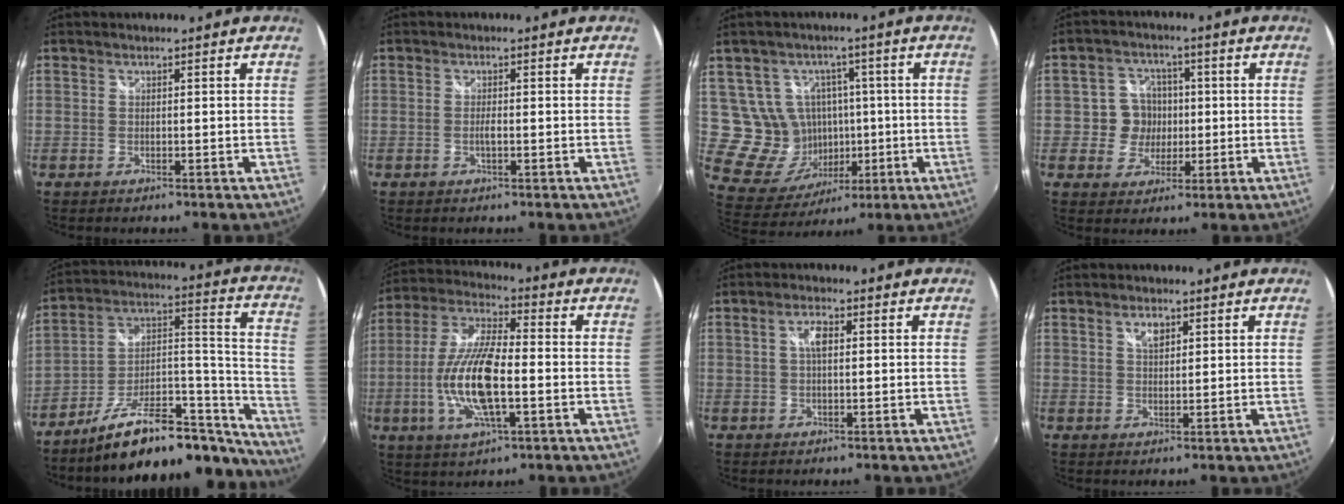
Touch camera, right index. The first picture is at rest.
{"total": 1.3, "force": [-0.4, 0.2, 1.2], "torque": [-0.025, -0.002, -0.008]}
{"total": 12.0, "force": [0.6, 11.2, 4.2], "torque": [-0.102, 0.012, 0.032]}
{"total": 6.5, "force": [-0.5, 6.3, 1.3], "torque": [-0.028, 0.014, -0.009]}
{"total": 26.1, "force": [-20.5, 8.3, 13.9], "torque": [-0.171, 0.041, -0.299]}
{"total": 15.4, "force": [-3.2, 4.8, 14.3], "torque": [-0.290, -0.006, -0.062]}
{"total": 3.0, "force": [0.5, 1.1, 2.7], "torque": [-0.050, 0.006, 0.008]}
{"total": 2.9, "force": [1.5, 1.5, 2.0], "torque": [-0.031, 0.003, 0.025]}